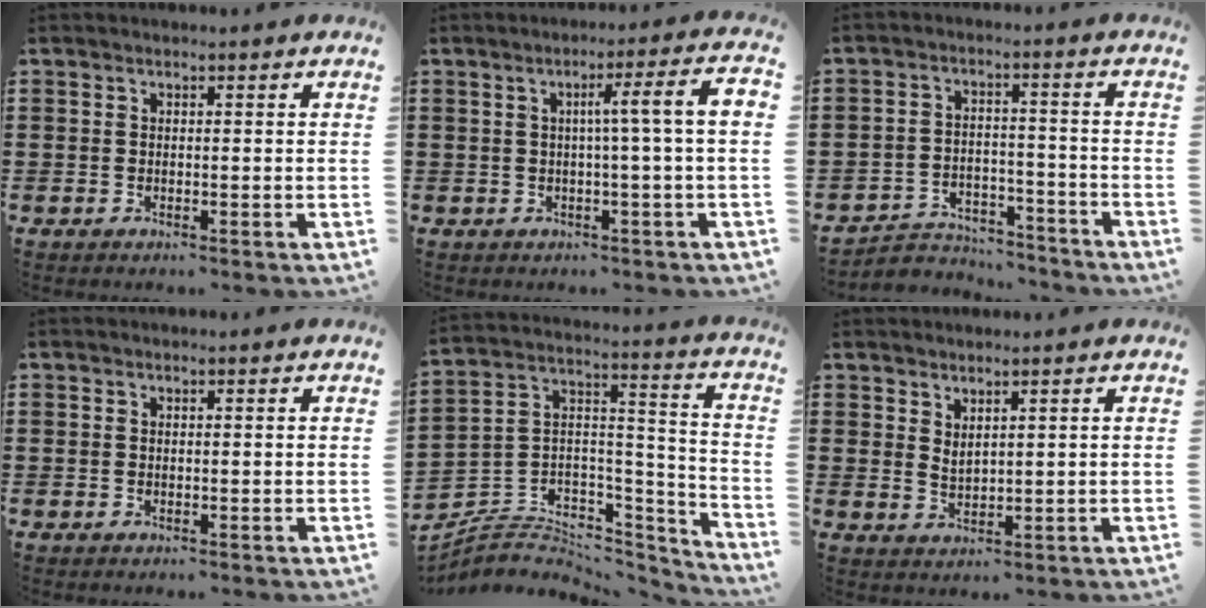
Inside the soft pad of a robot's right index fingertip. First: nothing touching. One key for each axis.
{"total": 6.2, "fx": 0.1, "fy": -0.5, "fz": 6.1, "tx": -0.104, "ty": -0.007, "tz": -0.007}
{"total": 4.2, "fx": -4.1, "fy": 1.2, "fz": 0.2, "tx": -0.010, "ty": 0.009, "tz": -0.085}
{"total": 0.0}
{"total": 4.0, "fx": -2.7, "fy": 3.0, "fz": 0.5, "tx": -0.022, "ty": -0.005, "tz": -0.057}
{"total": 1.7, "fx": 1.5, "fy": 0.4, "fz": 0.6, "tx": -0.015, "ty": 0.002, "tz": 0.029}